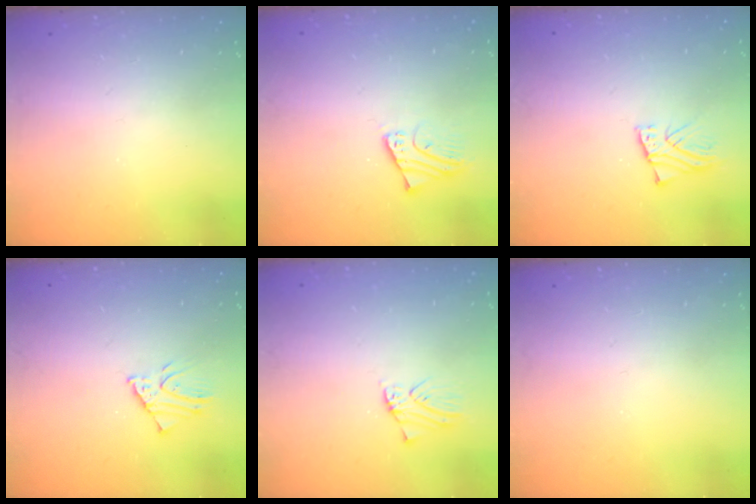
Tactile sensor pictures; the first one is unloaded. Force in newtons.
{"total": 2.6, "press": 2.6, "slide": 0.2}
{"total": 2.0, "press": 2.0, "slide": 0.2}
{"total": 2.5, "press": 2.5, "slide": 0.2}
{"total": 1.1, "press": 1.1, "slide": 0.1}
{"total": 0.0}